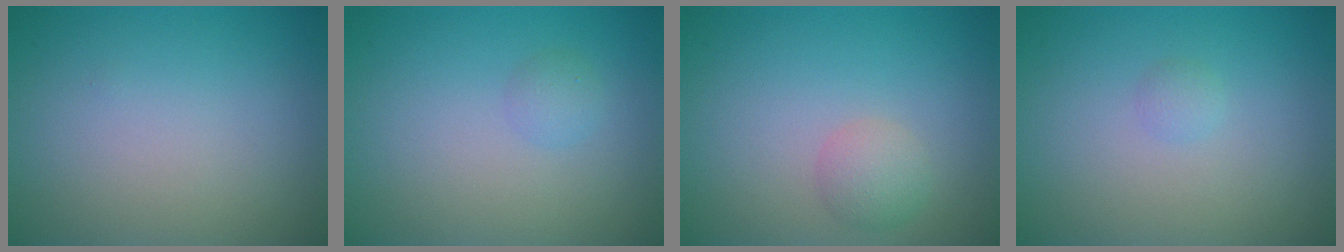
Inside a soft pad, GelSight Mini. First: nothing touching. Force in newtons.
{"total": 1.0, "press": 1.0, "slide": 0.0}
{"total": 1.9, "press": 1.9, "slide": 0.1}
{"total": 0.7, "press": 0.7, "slide": 0.1}